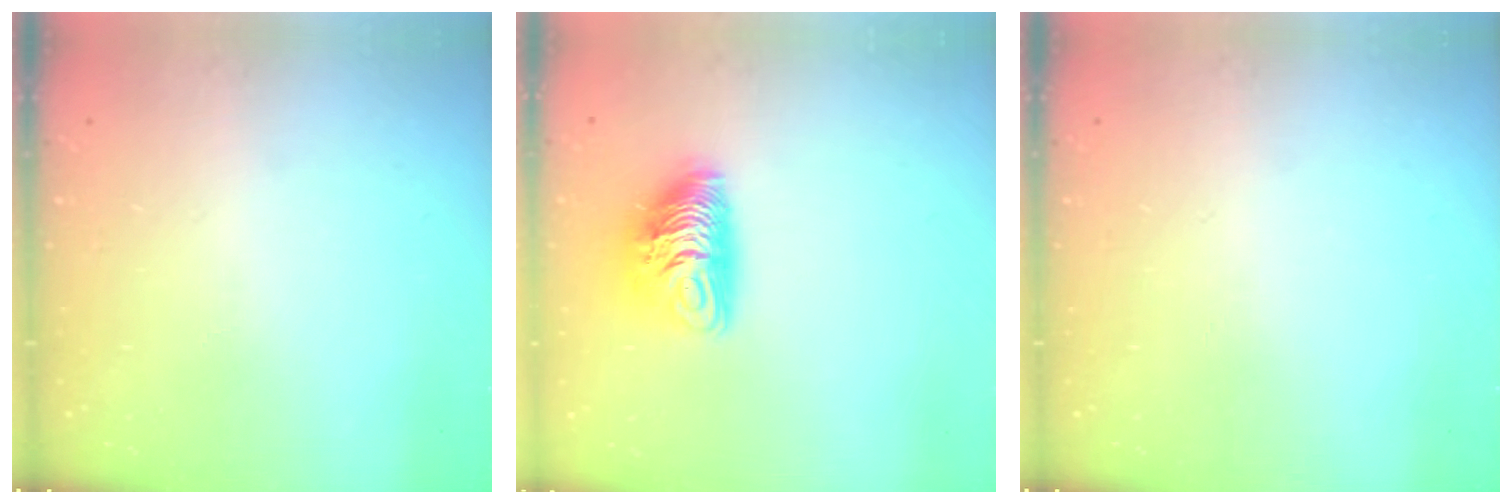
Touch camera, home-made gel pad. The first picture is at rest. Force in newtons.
{"total": 10.2, "press": 10.2, "slide": 0.9}
{"total": 0.0}